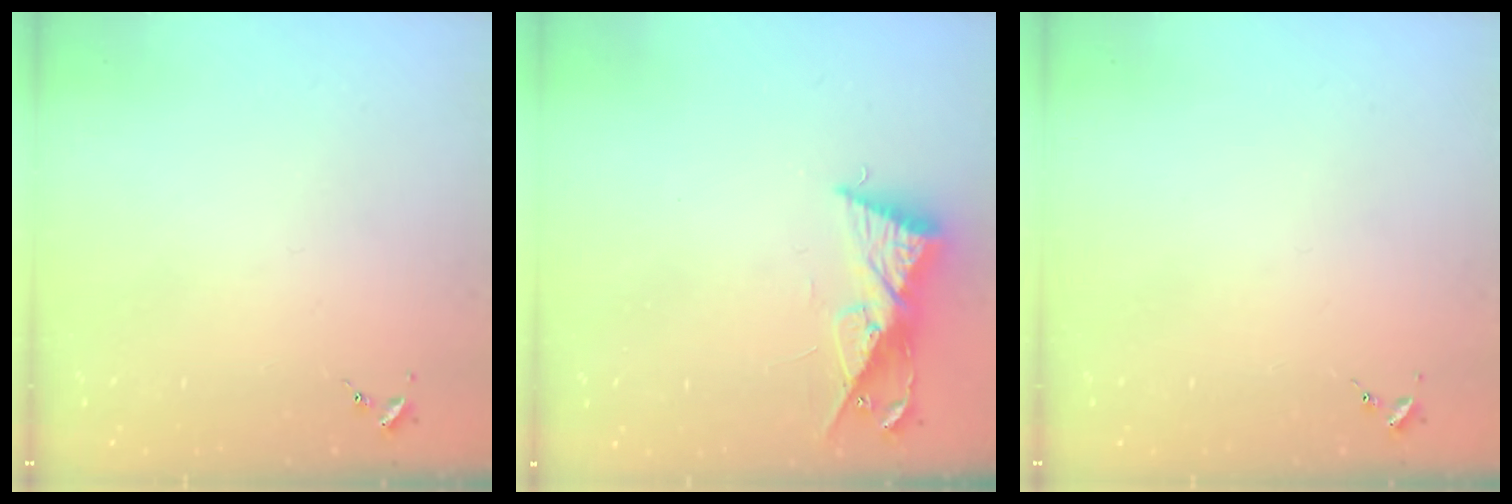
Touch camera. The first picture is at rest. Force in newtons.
{"total": 9.7, "press": 9.7, "slide": 0.6}
{"total": 0.0}